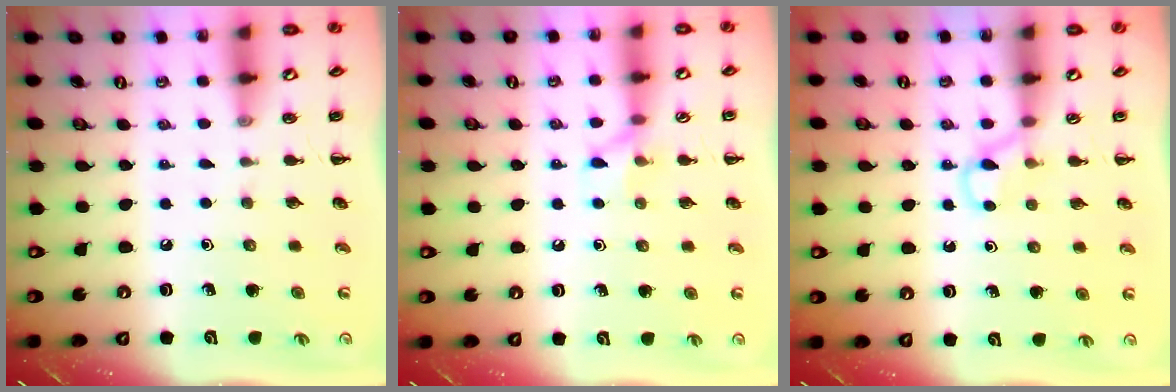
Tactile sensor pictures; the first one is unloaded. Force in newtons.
{"total": 6.1, "press": 6.1, "slide": 1.0}
{"total": 4.7, "press": 4.5, "slide": 1.2}